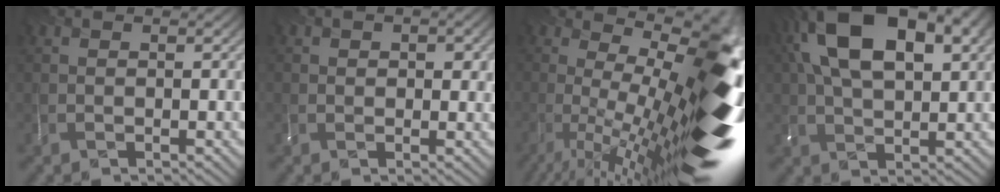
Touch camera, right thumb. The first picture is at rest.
{"total": 1.9, "force": [0.5, 1.4, 1.1], "torque": [-0.007, -0.006, 0.016]}
{"total": 19.0, "force": [-0.5, 5.7, 18.1], "torque": [-0.222, -0.005, -0.006]}
{"total": 16.7, "force": [6.3, 8.8, 12.8], "torque": [-0.238, 0.028, 0.103]}